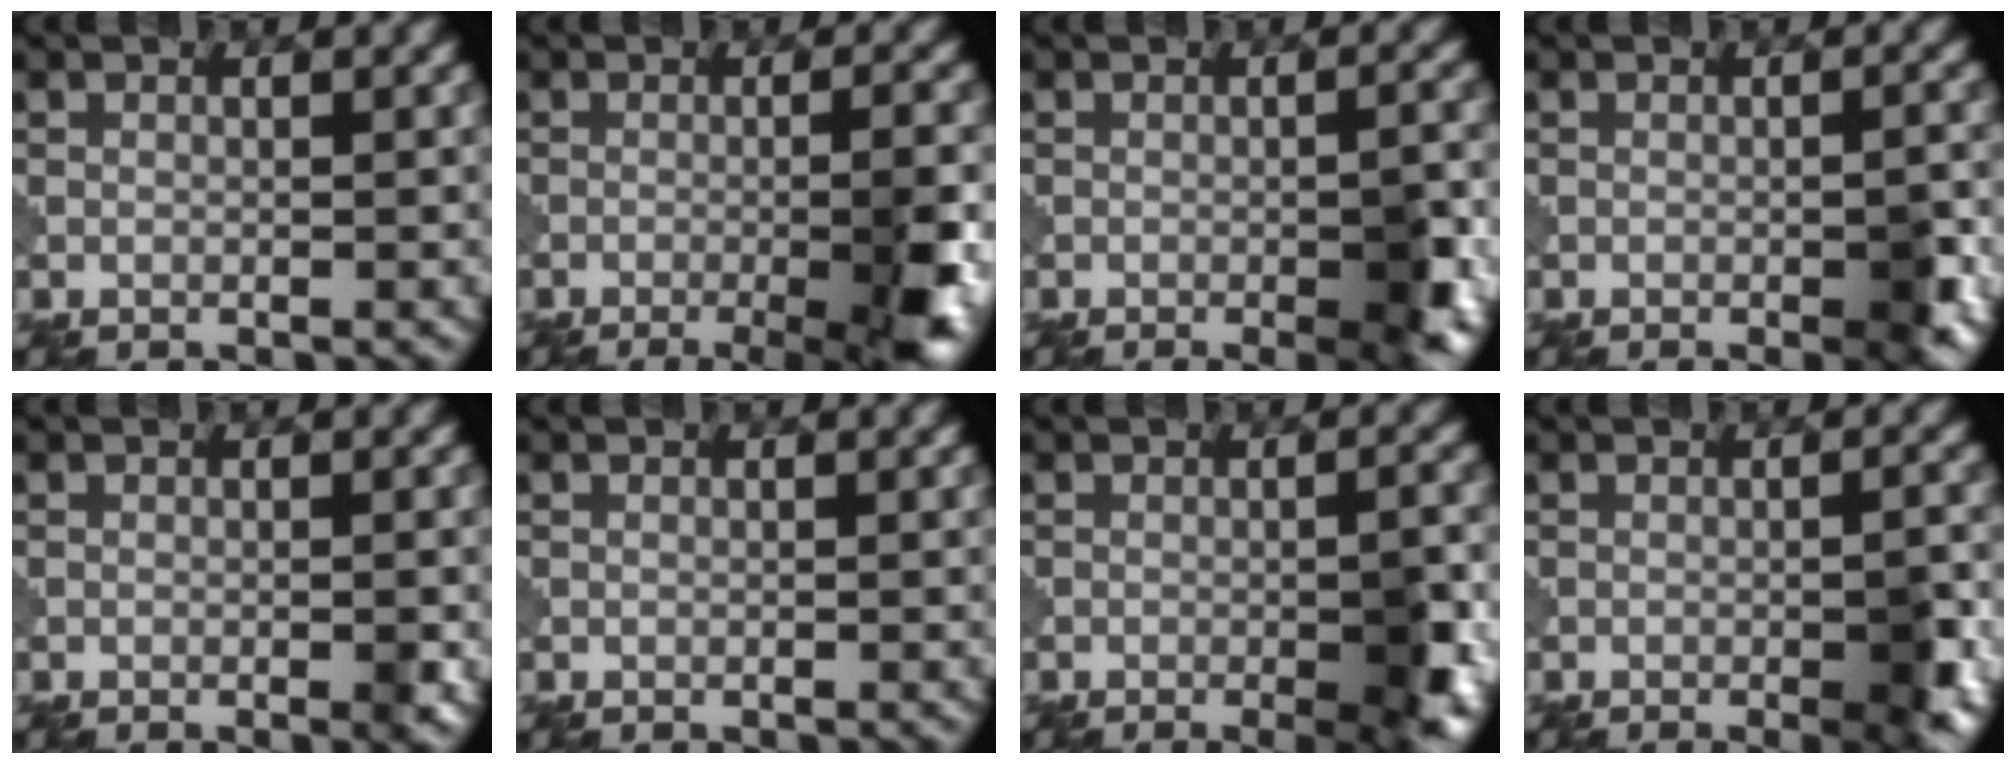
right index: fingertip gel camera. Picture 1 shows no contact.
{"total": 9.0, "force": [-3.6, 2.6, 7.8], "torque": [-0.096, 0.000, -0.042]}
{"total": 5.2, "force": [-1.8, 1.2, 4.7], "torque": [-0.072, -0.003, -0.020]}
{"total": 3.2, "force": [-1.3, 0.8, 2.9], "torque": [-0.046, -0.001, -0.018]}
{"total": 1.2, "force": [-0.4, 0.3, 1.1], "torque": [-0.018, -0.001, -0.006]}
{"total": 0.0}
{"total": 5.9, "force": [-1.9, 1.5, 5.4], "torque": [-0.077, -0.005, -0.020]}
{"total": 4.4, "force": [-1.6, 1.0, 3.9], "torque": [-0.061, -0.001, -0.020]}